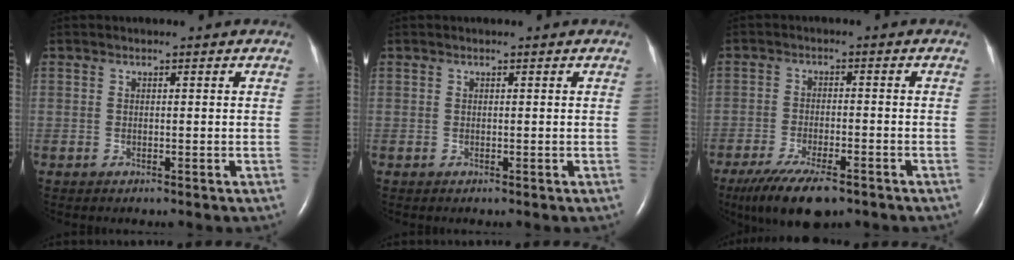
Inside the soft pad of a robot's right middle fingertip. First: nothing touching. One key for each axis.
{"total": 0.0}
{"total": 10.0, "fx": -7.1, "fy": 2.9, "fz": 6.5, "tx": -0.112, "ty": -0.017, "tz": -0.116}